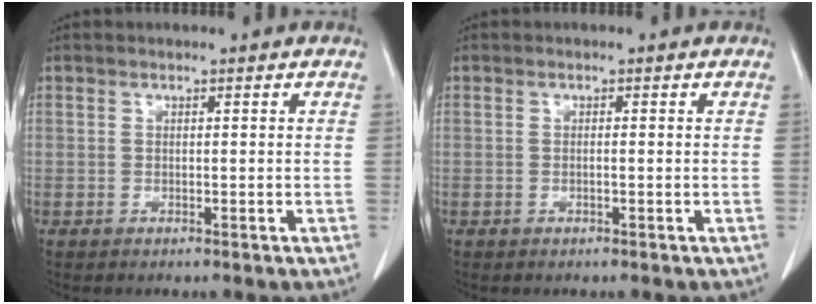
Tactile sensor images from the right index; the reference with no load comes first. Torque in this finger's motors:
{"motor_torque": [0.03, 0.14, -0.02, 0.01]}